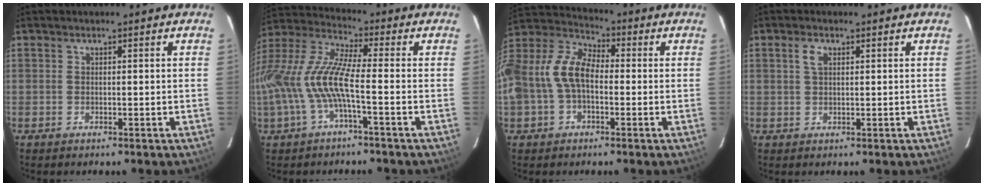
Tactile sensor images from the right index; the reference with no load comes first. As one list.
[{"total": 14.0, "force": [-3.3, 2.7, 13.4], "torque": [-0.278, 0.000, -0.064]}, {"total": 15.0, "force": [-1.9, 9.4, 11.5], "torque": [-0.244, 0.021, -0.042]}, {"total": 2.2, "force": [0.8, 1.2, 1.6], "torque": [-0.033, 0.005, 0.015]}]